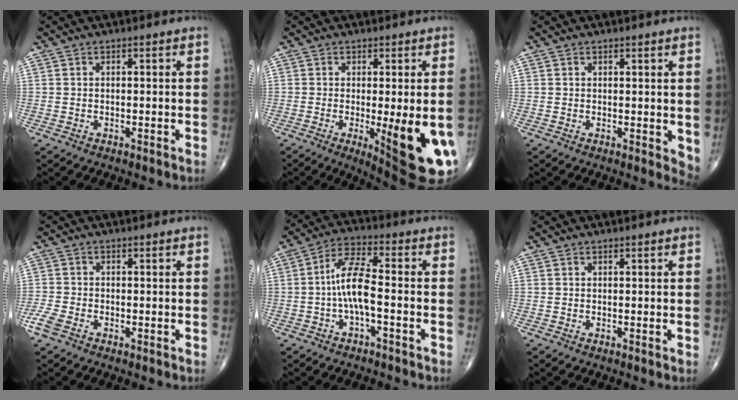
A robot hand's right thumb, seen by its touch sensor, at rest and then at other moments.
{"total": 15.0, "force": [-3.6, 3.7, 14.1], "torque": [-0.153, -0.024, -0.032]}
{"total": 2.8, "force": [1.0, 1.4, 2.2], "torque": [-0.021, -0.010, 0.015]}
{"total": 3.2, "force": [-1.9, 1.7, 2.0], "torque": [-0.058, 0.002, -0.042]}
{"total": 8.1, "force": [-1.6, 2.4, 7.6], "torque": [-0.153, 0.029, -0.036]}
{"total": 0.0}